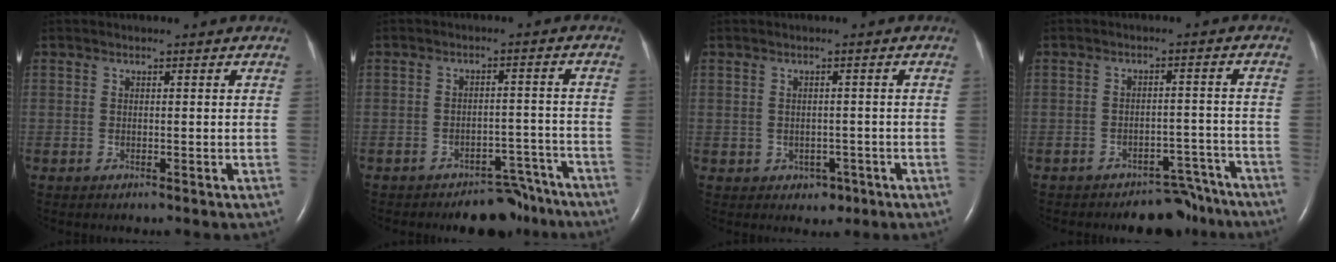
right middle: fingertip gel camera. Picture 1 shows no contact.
{"total": 7.4, "force": [-6.6, 3.0, 1.8], "torque": [-0.003, 0.021, -0.093]}
{"total": 1.9, "force": [-0.9, 1.5, 0.9], "torque": [-0.013, 0.006, -0.003]}
{"total": 7.1, "force": [-6.4, 2.8, 1.0], "torque": [0.007, 0.026, -0.086]}